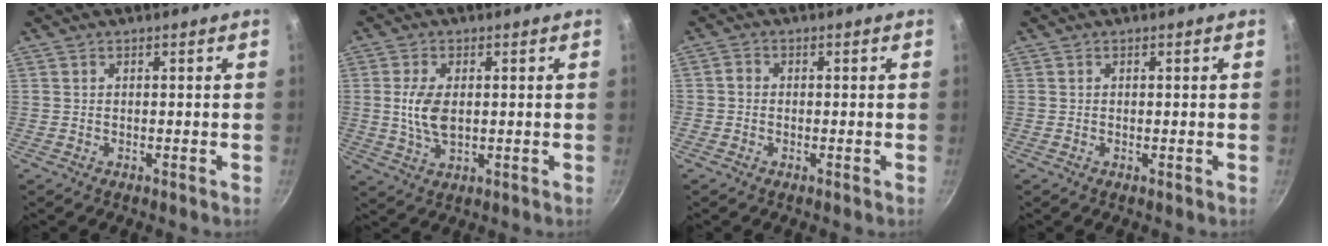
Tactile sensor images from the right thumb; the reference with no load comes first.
{"total": 6.7, "force": [0.5, 3.7, 5.6], "torque": [-0.113, -0.004, 0.011]}
{"total": 1.6, "force": [-0.4, 1.4, 0.6], "torque": [-0.004, 0.009, -0.012]}
{"total": 0.0}